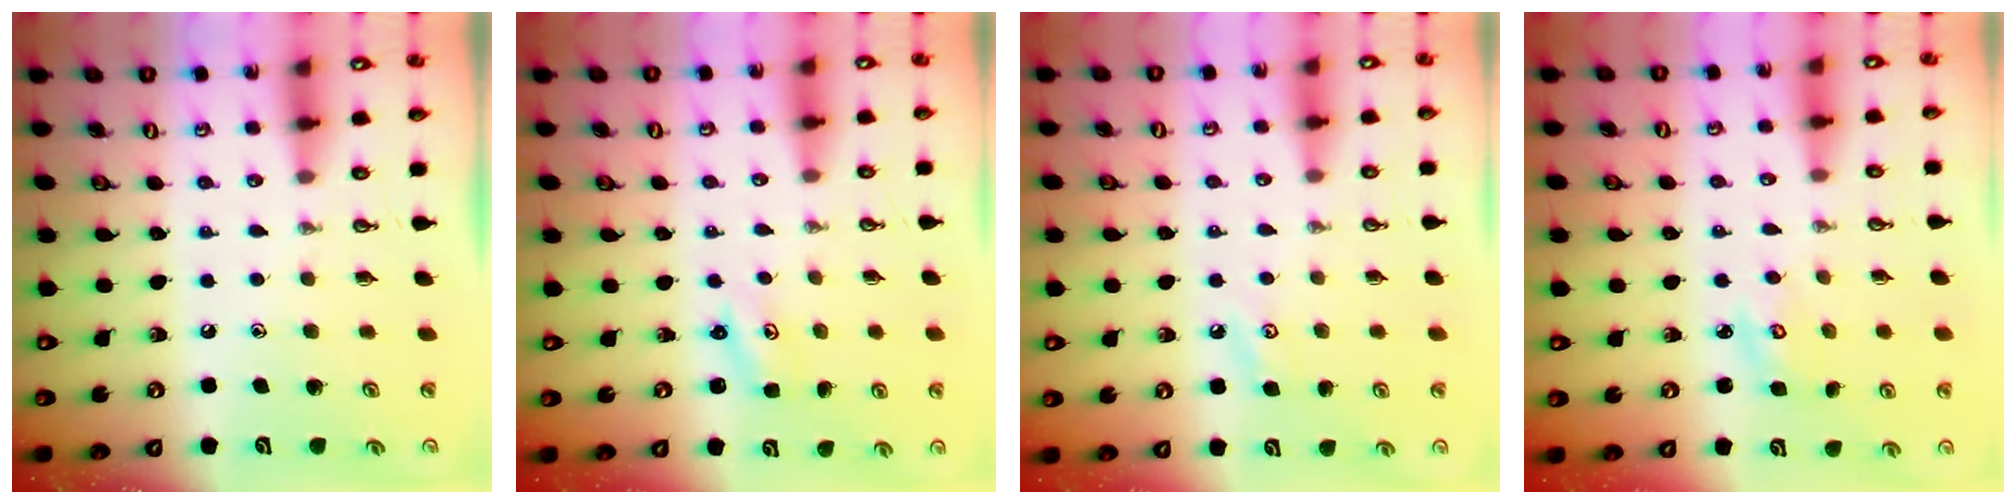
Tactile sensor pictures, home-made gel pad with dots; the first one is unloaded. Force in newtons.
{"total": 1.7, "press": 1.7, "slide": 0.3}
{"total": 4.0, "press": 3.9, "slide": 0.6}
{"total": 3.7, "press": 3.7, "slide": 0.4}